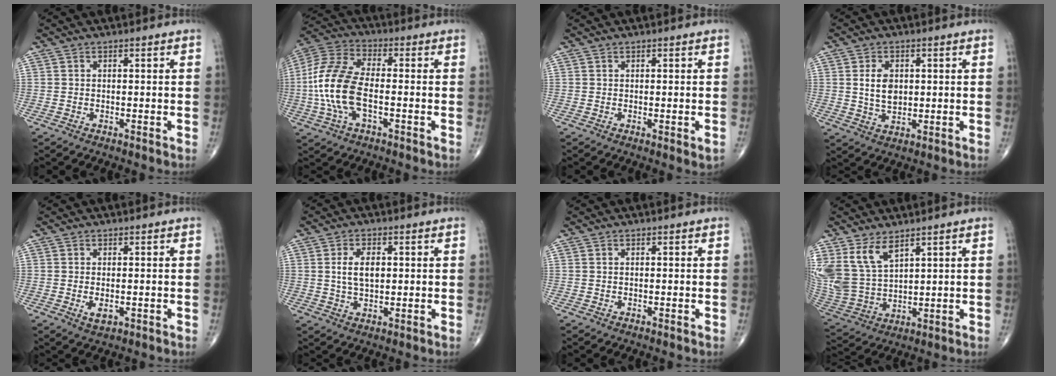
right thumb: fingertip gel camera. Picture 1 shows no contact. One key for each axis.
{"total": 14.8, "fx": -2.2, "fy": 7.1, "fz": 12.8, "tx": -0.285, "ty": 0.025, "tz": -0.046}
{"total": 1.5, "fx": -0.2, "fy": 0.4, "fz": 1.4, "tx": -0.022, "ty": -0.007, "tz": 0.001}
{"total": 5.8, "fx": 1.0, "fy": 3.9, "fz": 4.2, "tx": -0.064, "ty": -0.009, "tz": 0.024}
{"total": 2.5, "fx": -0.5, "fy": 1.3, "fz": 2.1, "tx": -0.037, "ty": -0.006, "tz": -0.005}
{"total": 5.9, "fx": 1.0, "fy": 3.3, "fz": 4.8, "tx": -0.083, "ty": -0.003, "tz": 0.020}
{"total": 0.0}
{"total": 11.6, "fx": 6.8, "fy": 5.9, "fz": 7.3, "tx": -0.147, "ty": -0.028, "tz": 0.158}